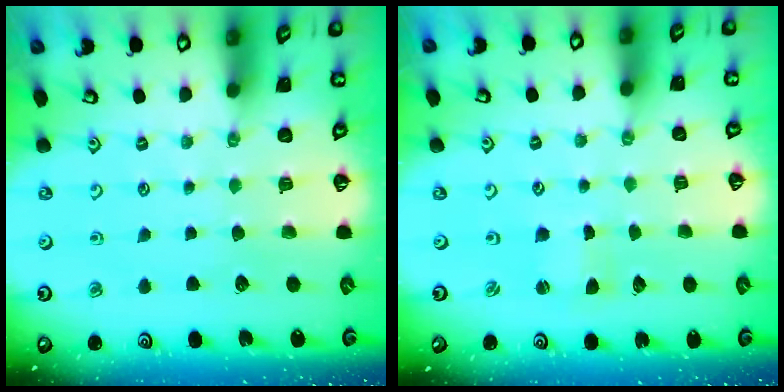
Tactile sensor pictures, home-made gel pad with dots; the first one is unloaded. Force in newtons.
{"total": 1.1, "press": 1.1, "slide": 0.1}